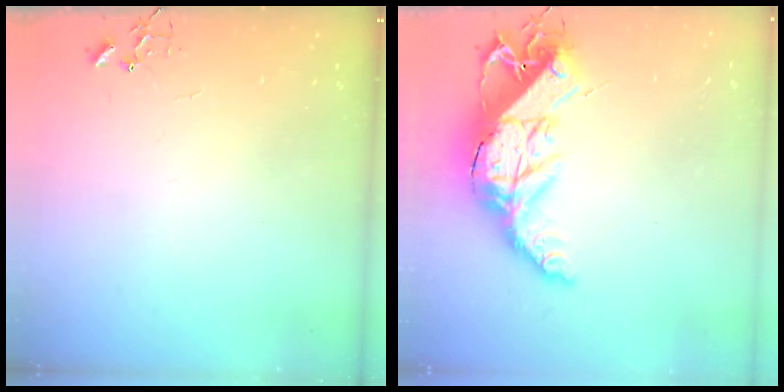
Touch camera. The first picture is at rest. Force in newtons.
{"total": 19.6, "press": 19.6, "slide": 1.2}